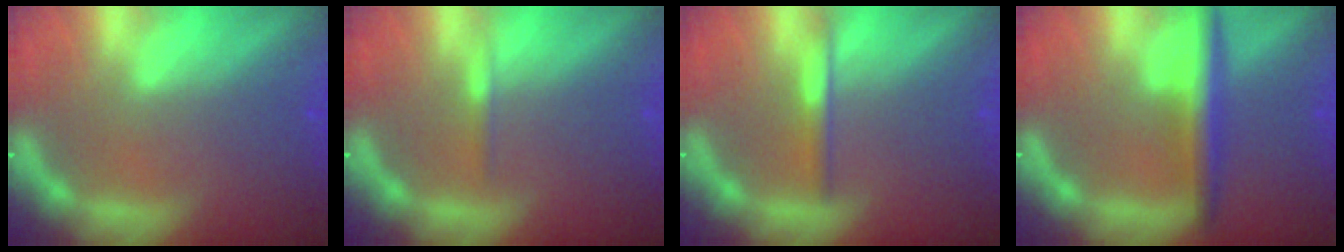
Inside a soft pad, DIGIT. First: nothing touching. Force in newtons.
{"total": 0.9}
{"total": 2.0}
{"total": 4.5}